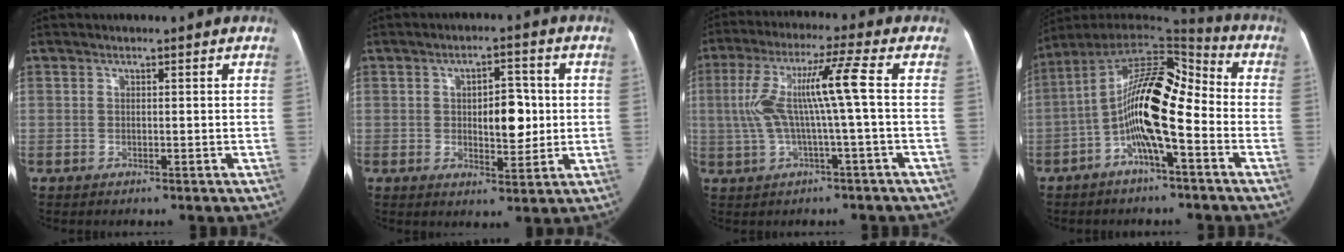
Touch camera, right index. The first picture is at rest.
{"total": 7.0, "force": [0.4, 3.1, 6.2], "torque": [-0.083, 0.008, 0.011]}
{"total": 9.9, "force": [0.1, -0.7, 9.9], "torque": [-0.201, 0.024, 0.003]}
{"total": 13.1, "force": [-3.7, 3.2, 12.2], "torque": [-0.209, 0.043, -0.066]}